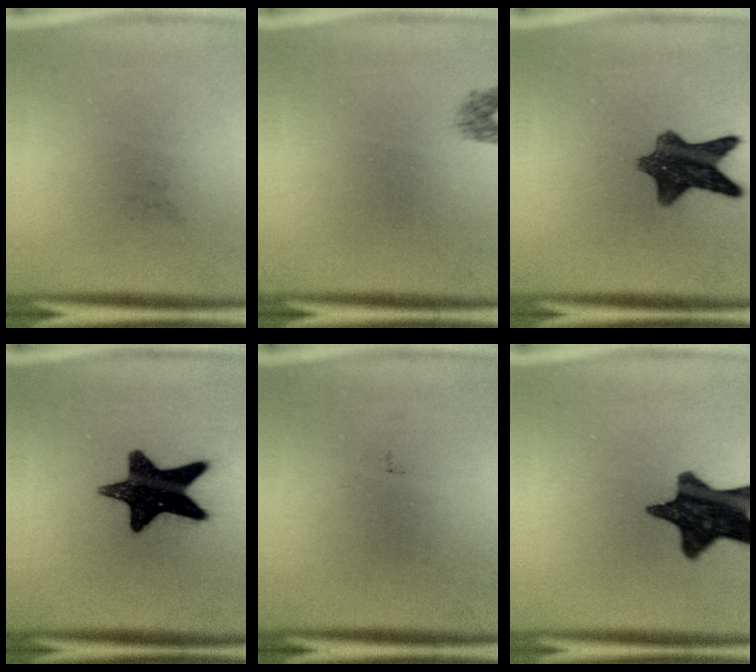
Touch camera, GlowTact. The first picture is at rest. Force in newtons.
{"total": 1.3}
{"total": 9.5}
{"total": 15.3}
{"total": 0.0}
{"total": 13.8}